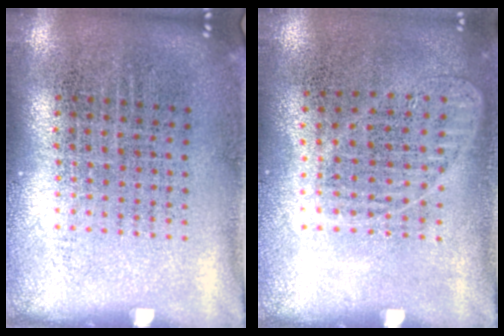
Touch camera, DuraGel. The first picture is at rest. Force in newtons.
{"total": 1.0, "press": 0.9, "slide": 0.3}